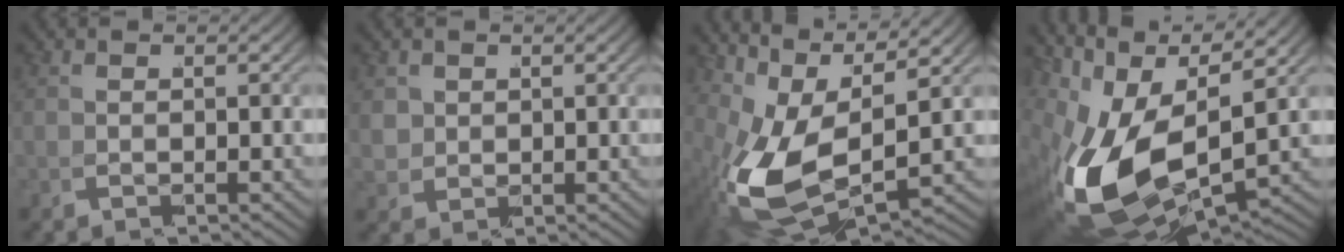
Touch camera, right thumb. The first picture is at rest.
{"total": 2.4, "force": [1.1, 2.0, 0.9], "torque": [-0.032, -0.016, 0.039]}
{"total": 11.2, "force": [0.9, 6.4, 9.1], "torque": [-0.208, -0.050, 0.045]}
{"total": 14.3, "force": [-0.1, 8.2, 11.8], "torque": [-0.267, -0.056, 0.031]}